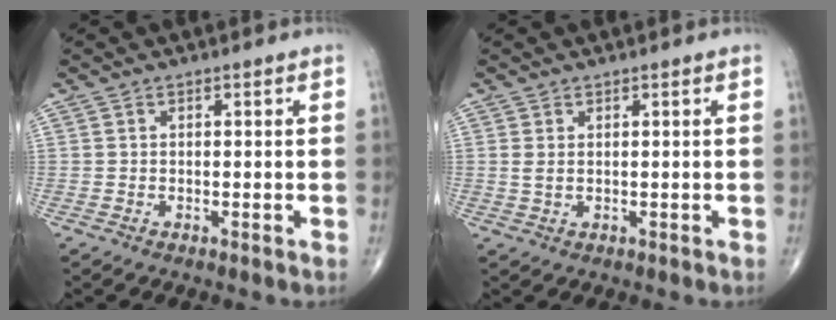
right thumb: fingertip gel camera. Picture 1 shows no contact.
{"total": 1.5, "force": [0.3, 0.8, 1.2], "torque": [-0.028, 0.003, 0.011]}